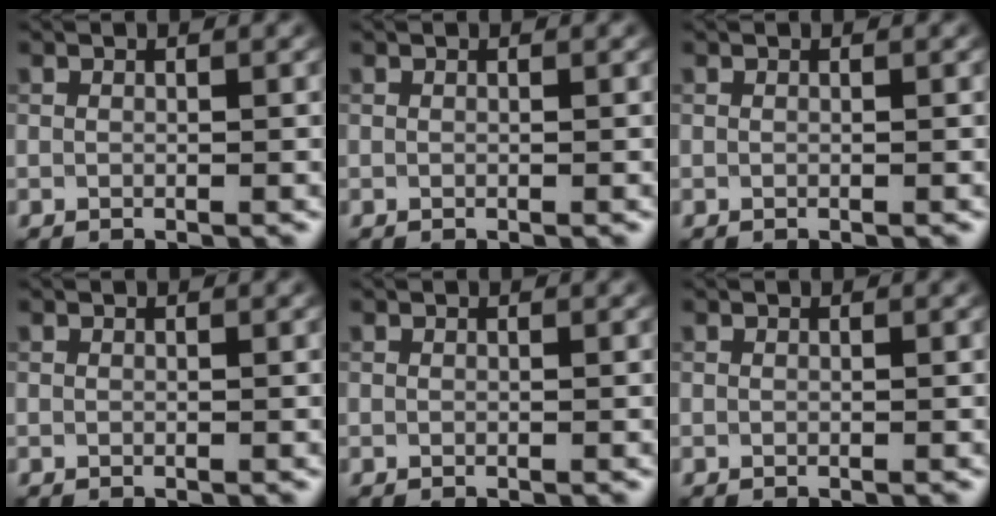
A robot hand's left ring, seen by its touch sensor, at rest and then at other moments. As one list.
[{"total": 0.0}, {"total": 0.0}, {"total": 0.0}, {"total": 0.0}, {"total": 0.0}]